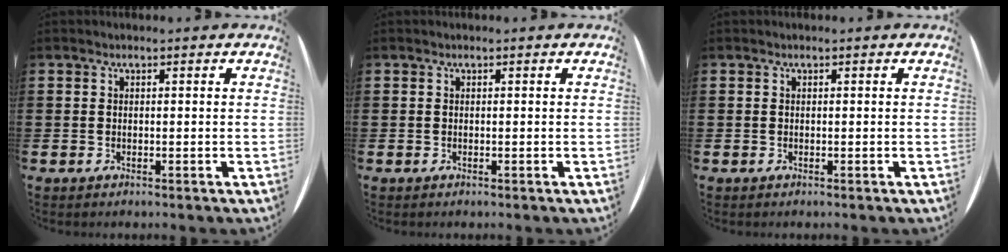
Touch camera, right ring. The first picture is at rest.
{"total": 0.0}
{"total": 0.0}